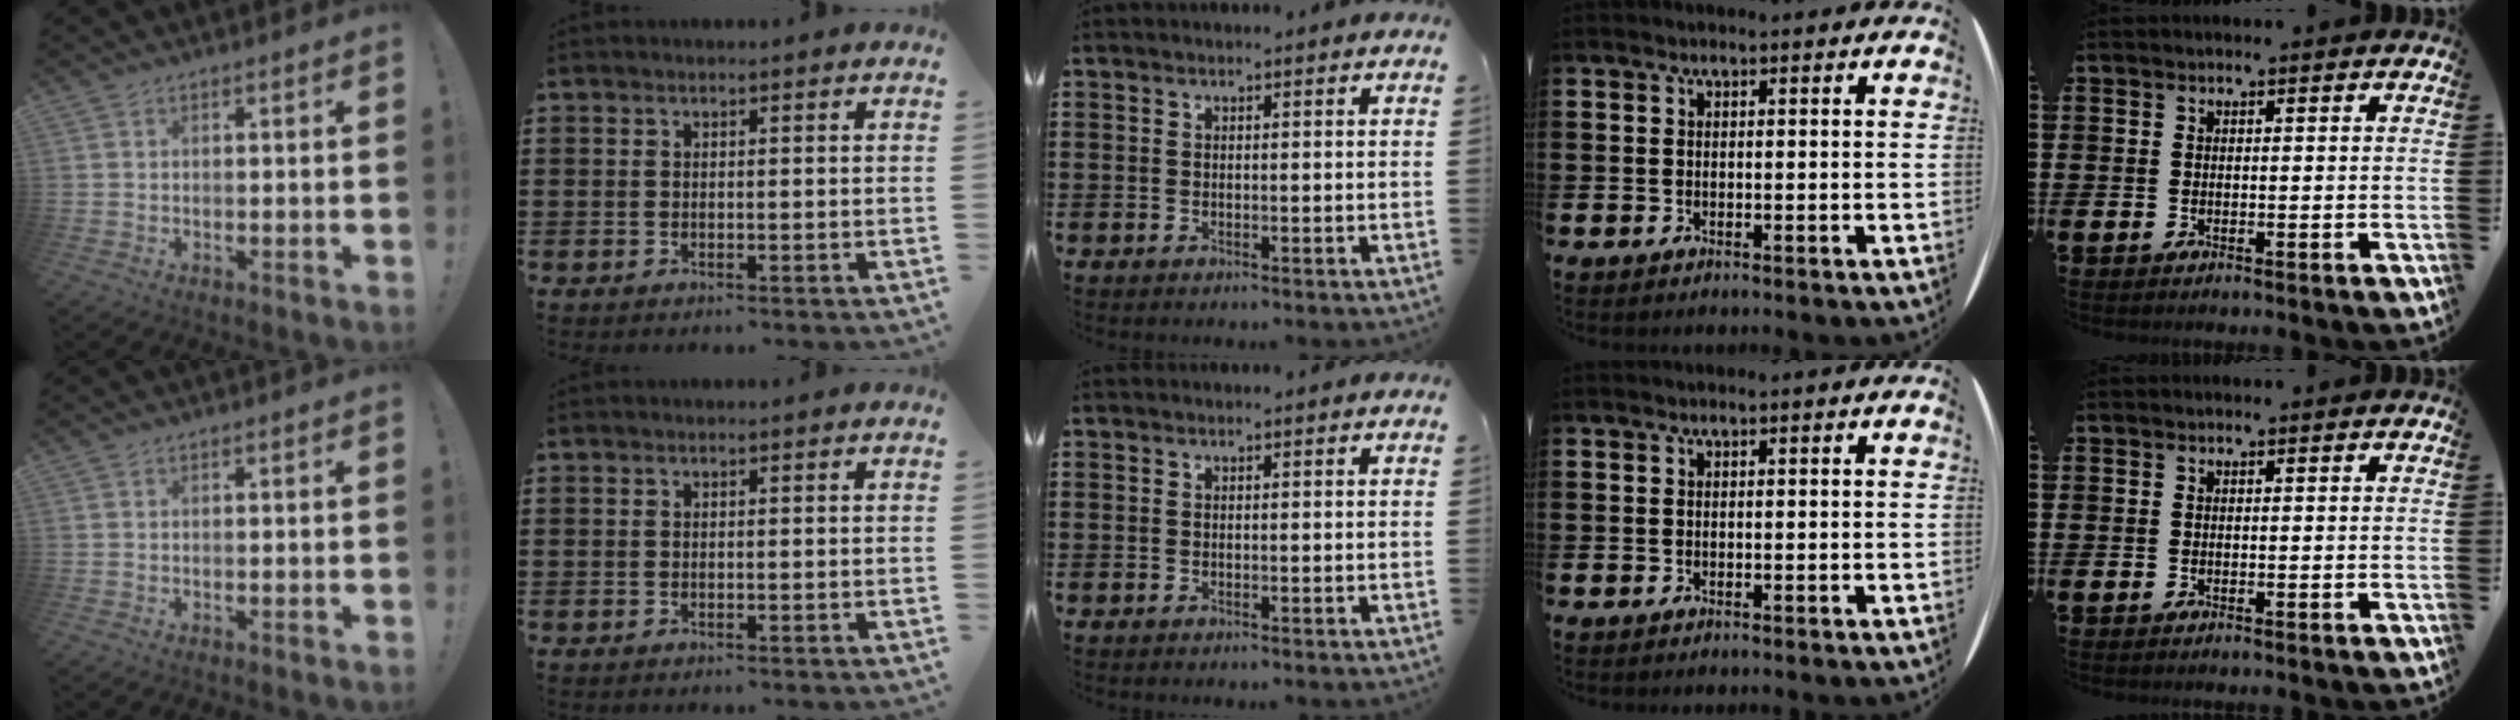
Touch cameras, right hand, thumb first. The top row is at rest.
{}